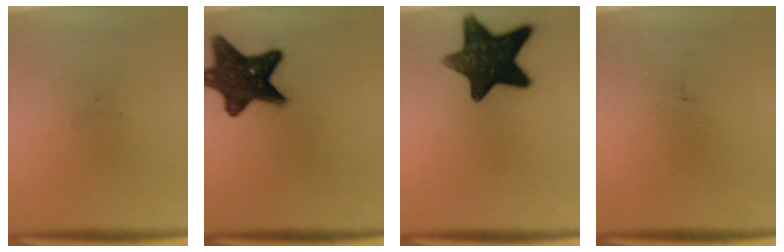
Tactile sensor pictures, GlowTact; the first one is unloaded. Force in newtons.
{"total": 14.4}
{"total": 13.9}
{"total": 0.0}